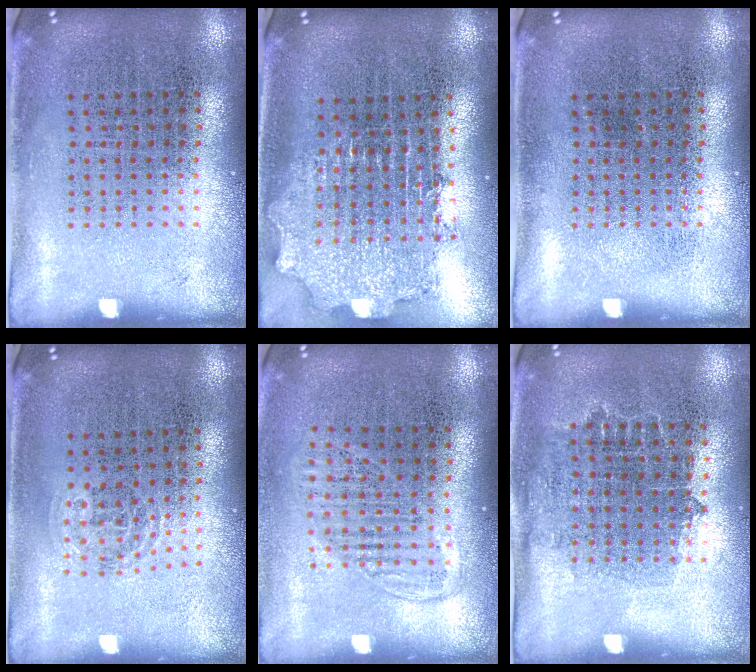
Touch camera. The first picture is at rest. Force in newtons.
{"total": 2.0, "press": 1.6, "slide": 1.3}
{"total": 0.0}
{"total": 0.8, "press": 0.6, "slide": 0.6}
{"total": 1.3, "press": 1.2, "slide": 0.6}
{"total": 0.8, "press": 0.7, "slide": 0.4}